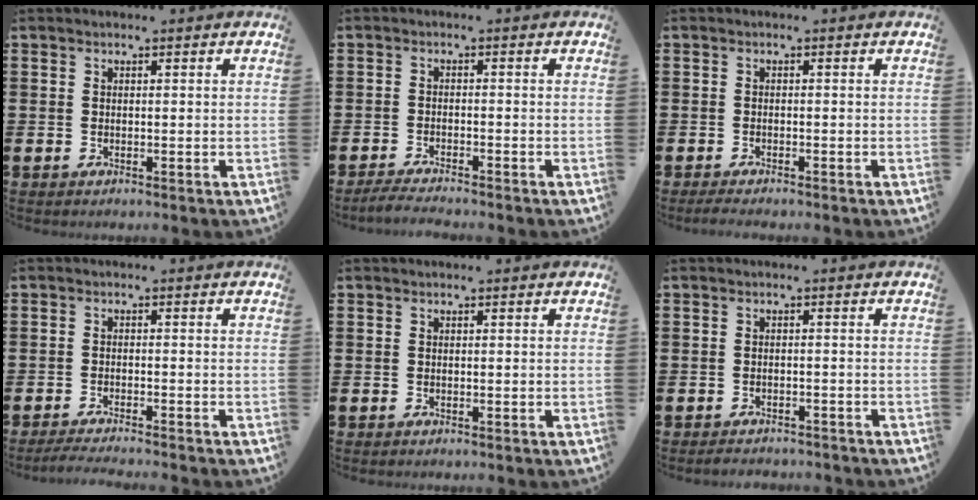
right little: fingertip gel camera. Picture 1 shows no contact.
{"total": 1.9, "force": [-1.8, -0.1, 0.5], "torque": [-0.009, 0.004, -0.037]}
{"total": 1.0, "force": [-0.8, 0.1, 0.6], "torque": [-0.011, -0.001, -0.015]}
{"total": 1.8, "force": [-1.6, -0.2, 0.7], "torque": [-0.010, 0.002, -0.031]}
{"total": 0.0}
{"total": 1.3, "force": [-1.3, 0.1, 0.0], "torque": [-0.005, 0.001, -0.027]}